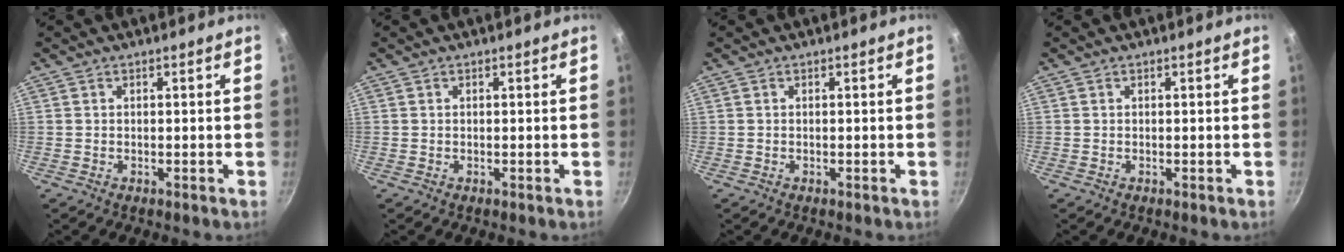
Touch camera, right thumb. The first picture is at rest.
{"total": 0.0}
{"total": 0.0}
{"total": 0.0}